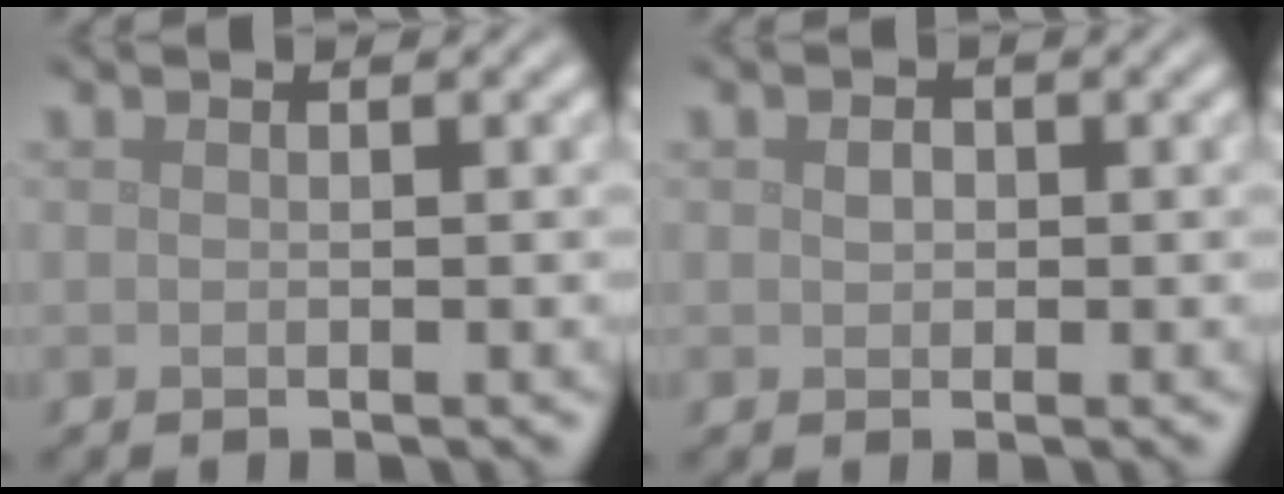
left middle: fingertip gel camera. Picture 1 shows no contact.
{"total": 0.9, "force": [0.1, 0.8, 0.5], "torque": [-0.008, 0.000, -0.001]}